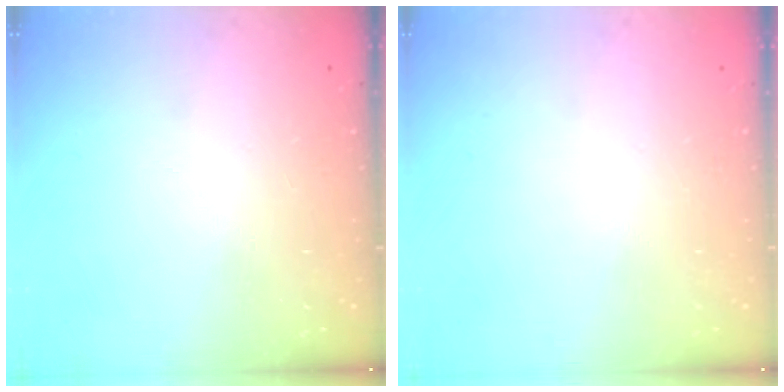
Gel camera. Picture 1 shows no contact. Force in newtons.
{"total": 0.0}